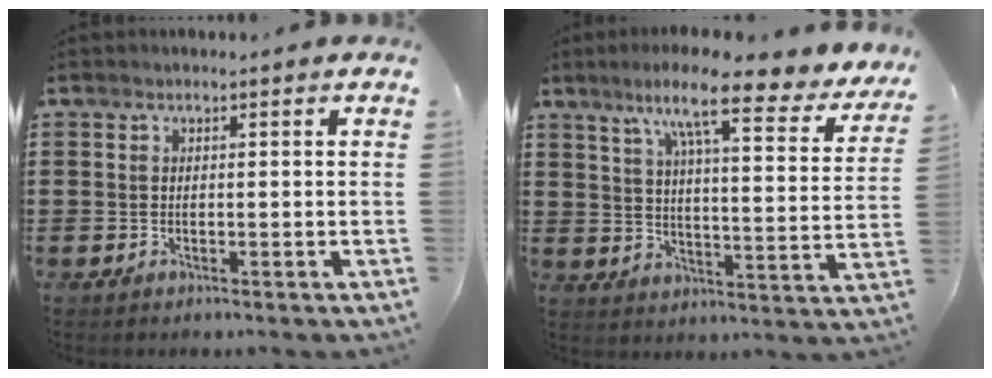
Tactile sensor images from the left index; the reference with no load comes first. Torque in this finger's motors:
{"motor_torque": [2.14, 0.00, 0.38, 0.21]}